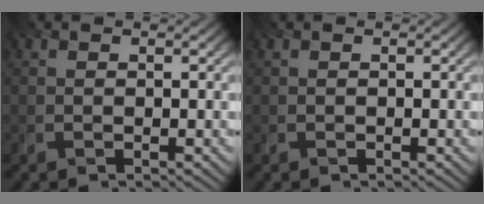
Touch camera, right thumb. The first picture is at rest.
{"total": 0.0}